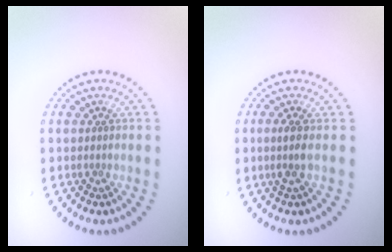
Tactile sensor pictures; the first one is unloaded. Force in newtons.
{"total": 1.5, "press": 1.2, "slide": 0.9}